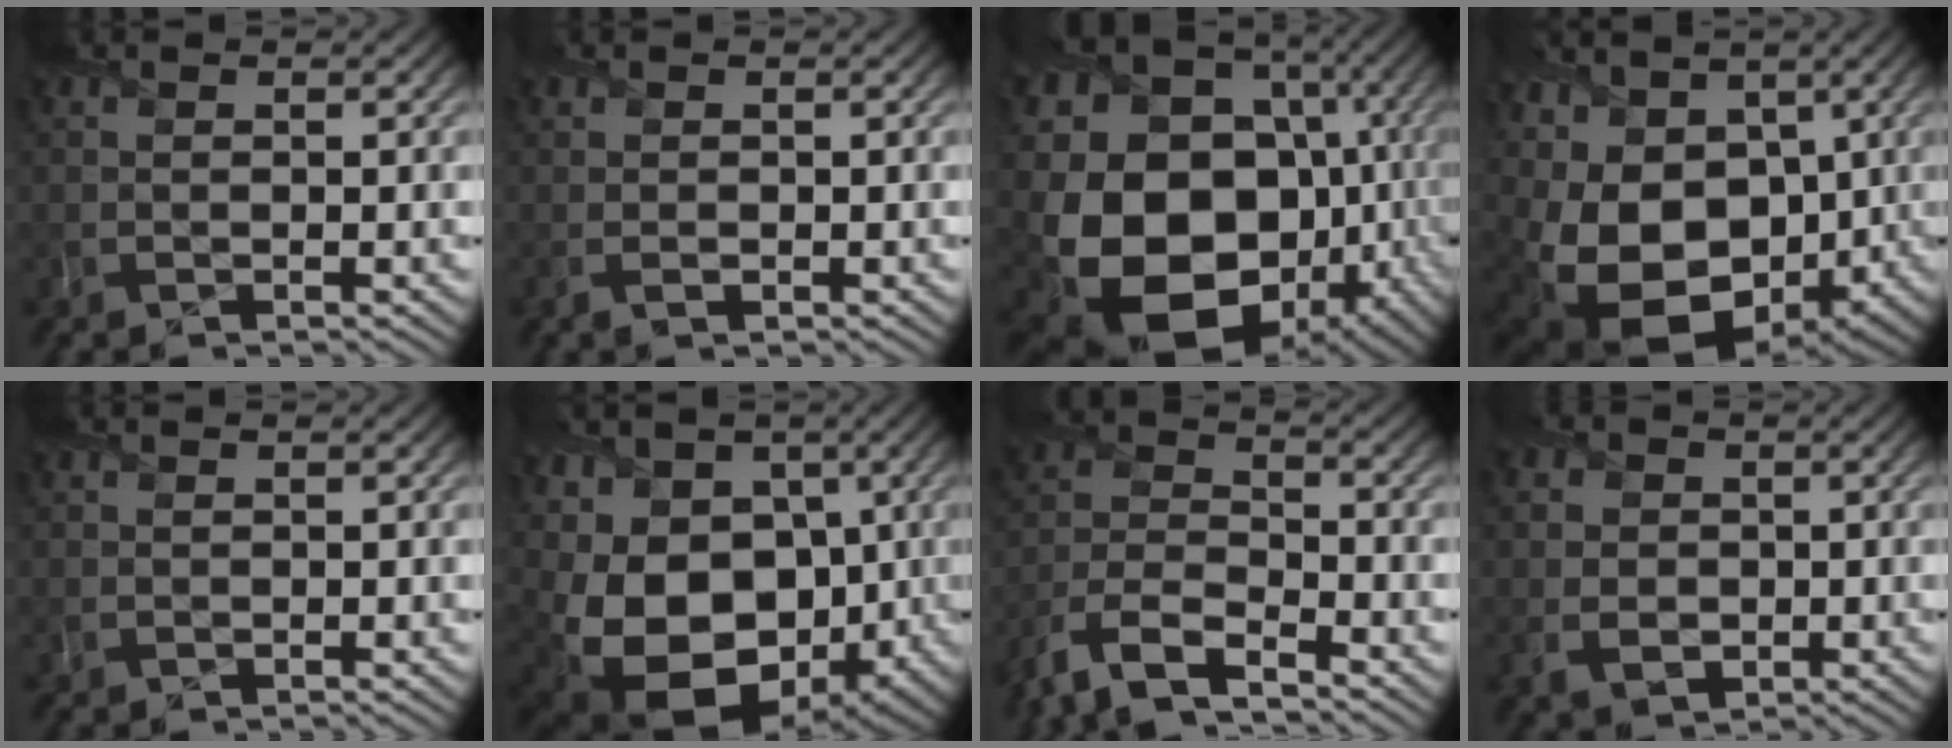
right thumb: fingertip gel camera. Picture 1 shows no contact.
{"total": 1.0, "force": [-0.2, 0.6, 0.8], "torque": [-0.019, -0.004, -0.001]}
{"total": 21.9, "force": [-2.7, 17.5, 12.8], "torque": [-0.285, -0.060, -0.001]}
{"total": 16.9, "force": [-1.3, 12.8, 10.9], "torque": [-0.242, -0.052, 0.007]}
{"total": 0.5, "force": [0.1, 0.4, 0.3], "torque": [-0.008, -0.003, 0.005]}
{"total": 18.9, "force": [-2.8, 14.5, 11.7], "torque": [-0.234, -0.038, -0.042]}
{"total": 10.8, "force": [-8.5, 3.8, 5.6], "torque": [-0.124, -0.014, -0.181]}
{"total": 5.5, "force": [0.0, 4.7, 2.8], "torque": [-0.079, -0.005, -0.008]}